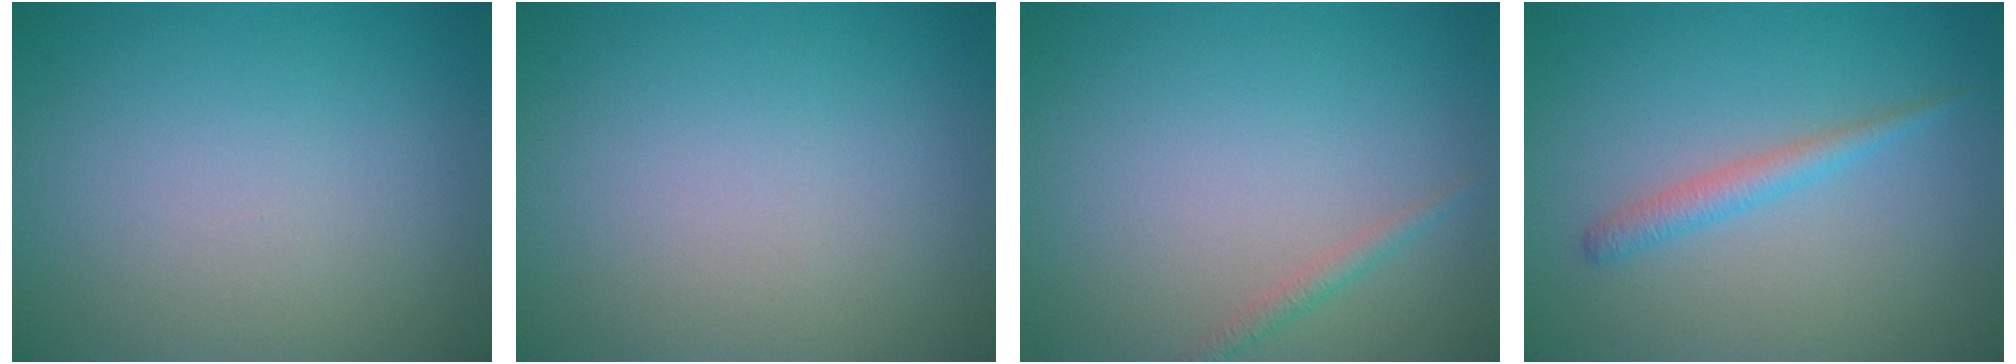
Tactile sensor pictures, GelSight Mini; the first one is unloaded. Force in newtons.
{"total": 0.0}
{"total": 1.0, "press": 1.0, "slide": 0.0}
{"total": 1.8, "press": 1.8, "slide": 0.0}